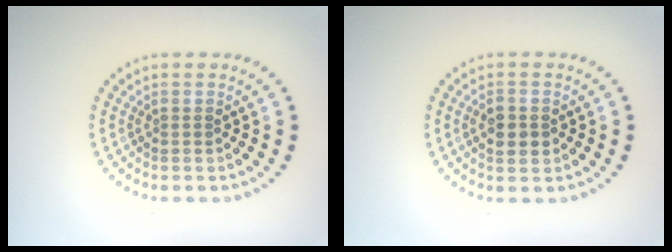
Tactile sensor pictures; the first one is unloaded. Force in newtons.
{"total": 2.5, "press": 2.5, "slide": 0.2}